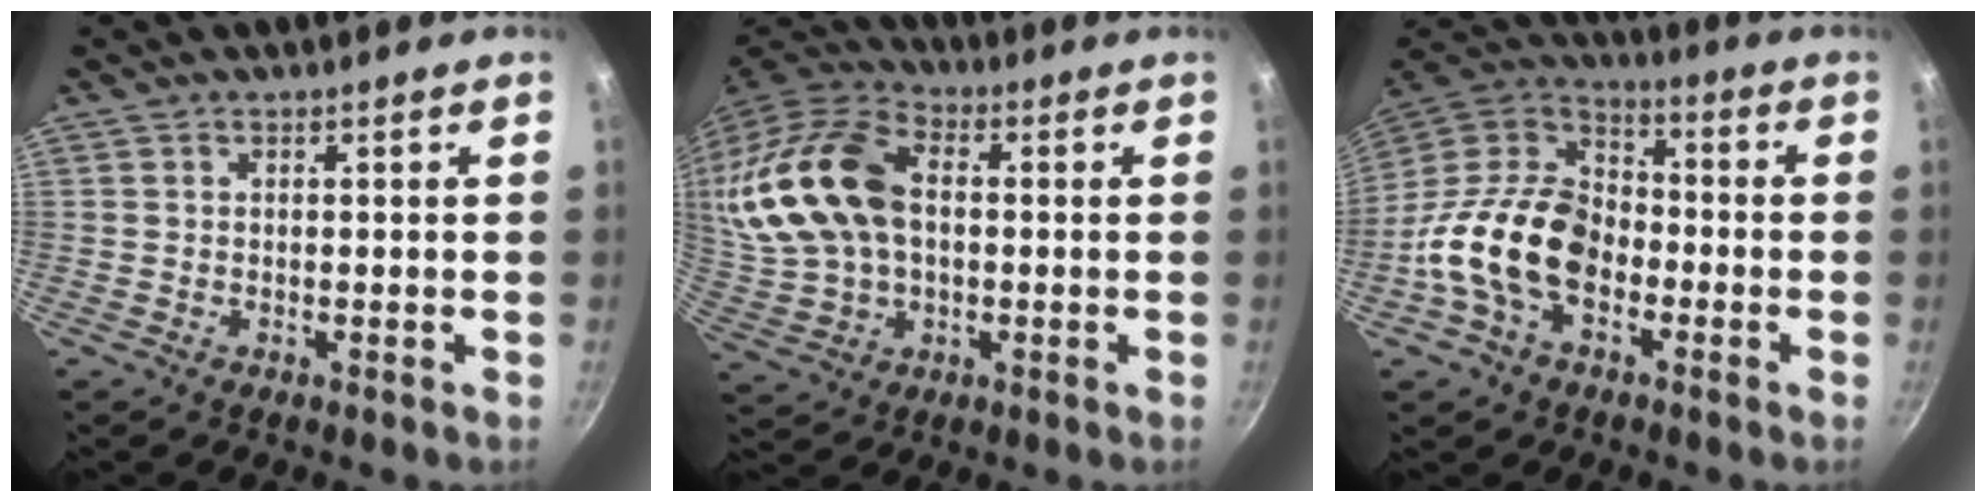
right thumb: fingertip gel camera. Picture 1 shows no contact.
{"total": 20.5, "force": [2.4, 13.9, 14.9], "torque": [-0.301, 0.026, 0.042]}
{"total": 18.6, "force": [-5.3, 12.5, 12.7], "torque": [-0.197, 0.046, -0.119]}